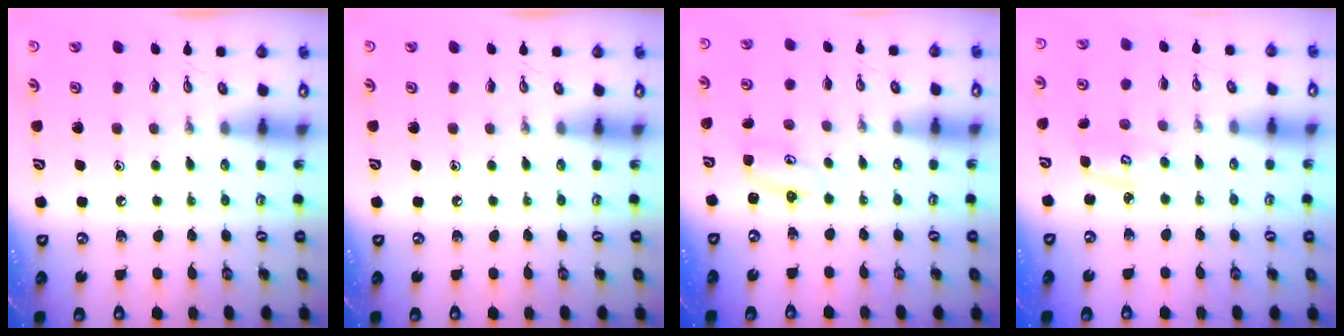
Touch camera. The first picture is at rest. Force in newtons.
{"total": 0.0}
{"total": 2.8, "press": 2.8, "slide": 0.3}
{"total": 4.0, "press": 3.9, "slide": 0.4}